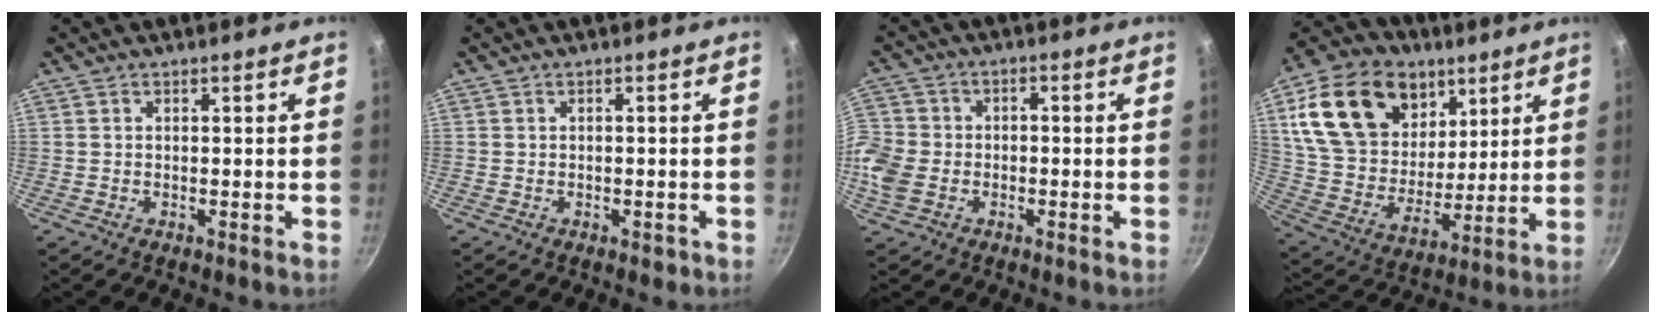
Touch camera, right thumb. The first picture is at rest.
{"total": 1.2, "force": [-0.6, 0.8, 0.7], "torque": [-0.010, 0.004, -0.004]}
{"total": 12.8, "force": [-3.1, 10.5, 6.7], "torque": [-0.167, 0.028, -0.071]}
{"total": 25.1, "force": [10.9, 17.5, 14.3], "torque": [-0.234, -0.035, 0.201]}